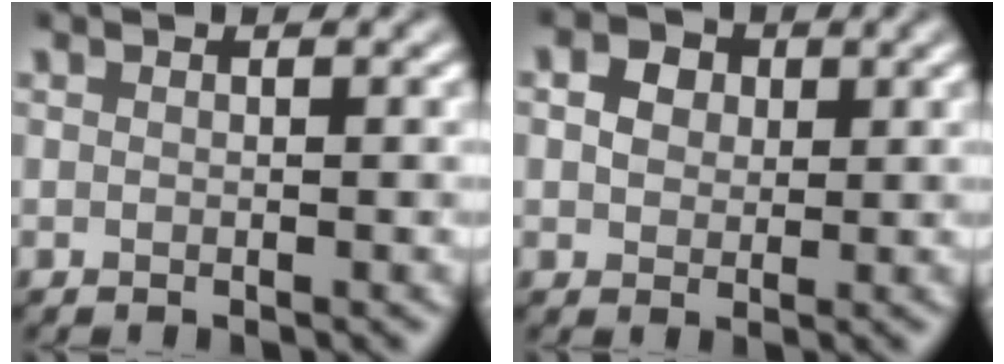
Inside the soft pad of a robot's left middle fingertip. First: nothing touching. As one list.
[{"total": 2.8, "force": [0.9, 2.2, 1.5], "torque": [-0.025, 0.003, 0.006]}]